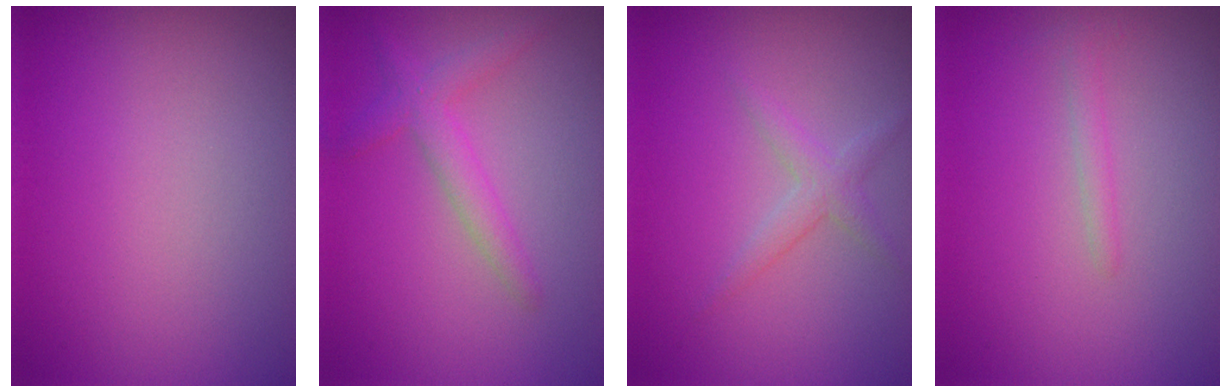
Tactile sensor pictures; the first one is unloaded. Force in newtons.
{"total": 2.4, "press": 2.4, "slide": 0.2}
{"total": 1.7, "press": 1.7, "slide": 0.1}
{"total": 1.0, "press": 1.0, "slide": 0.0}